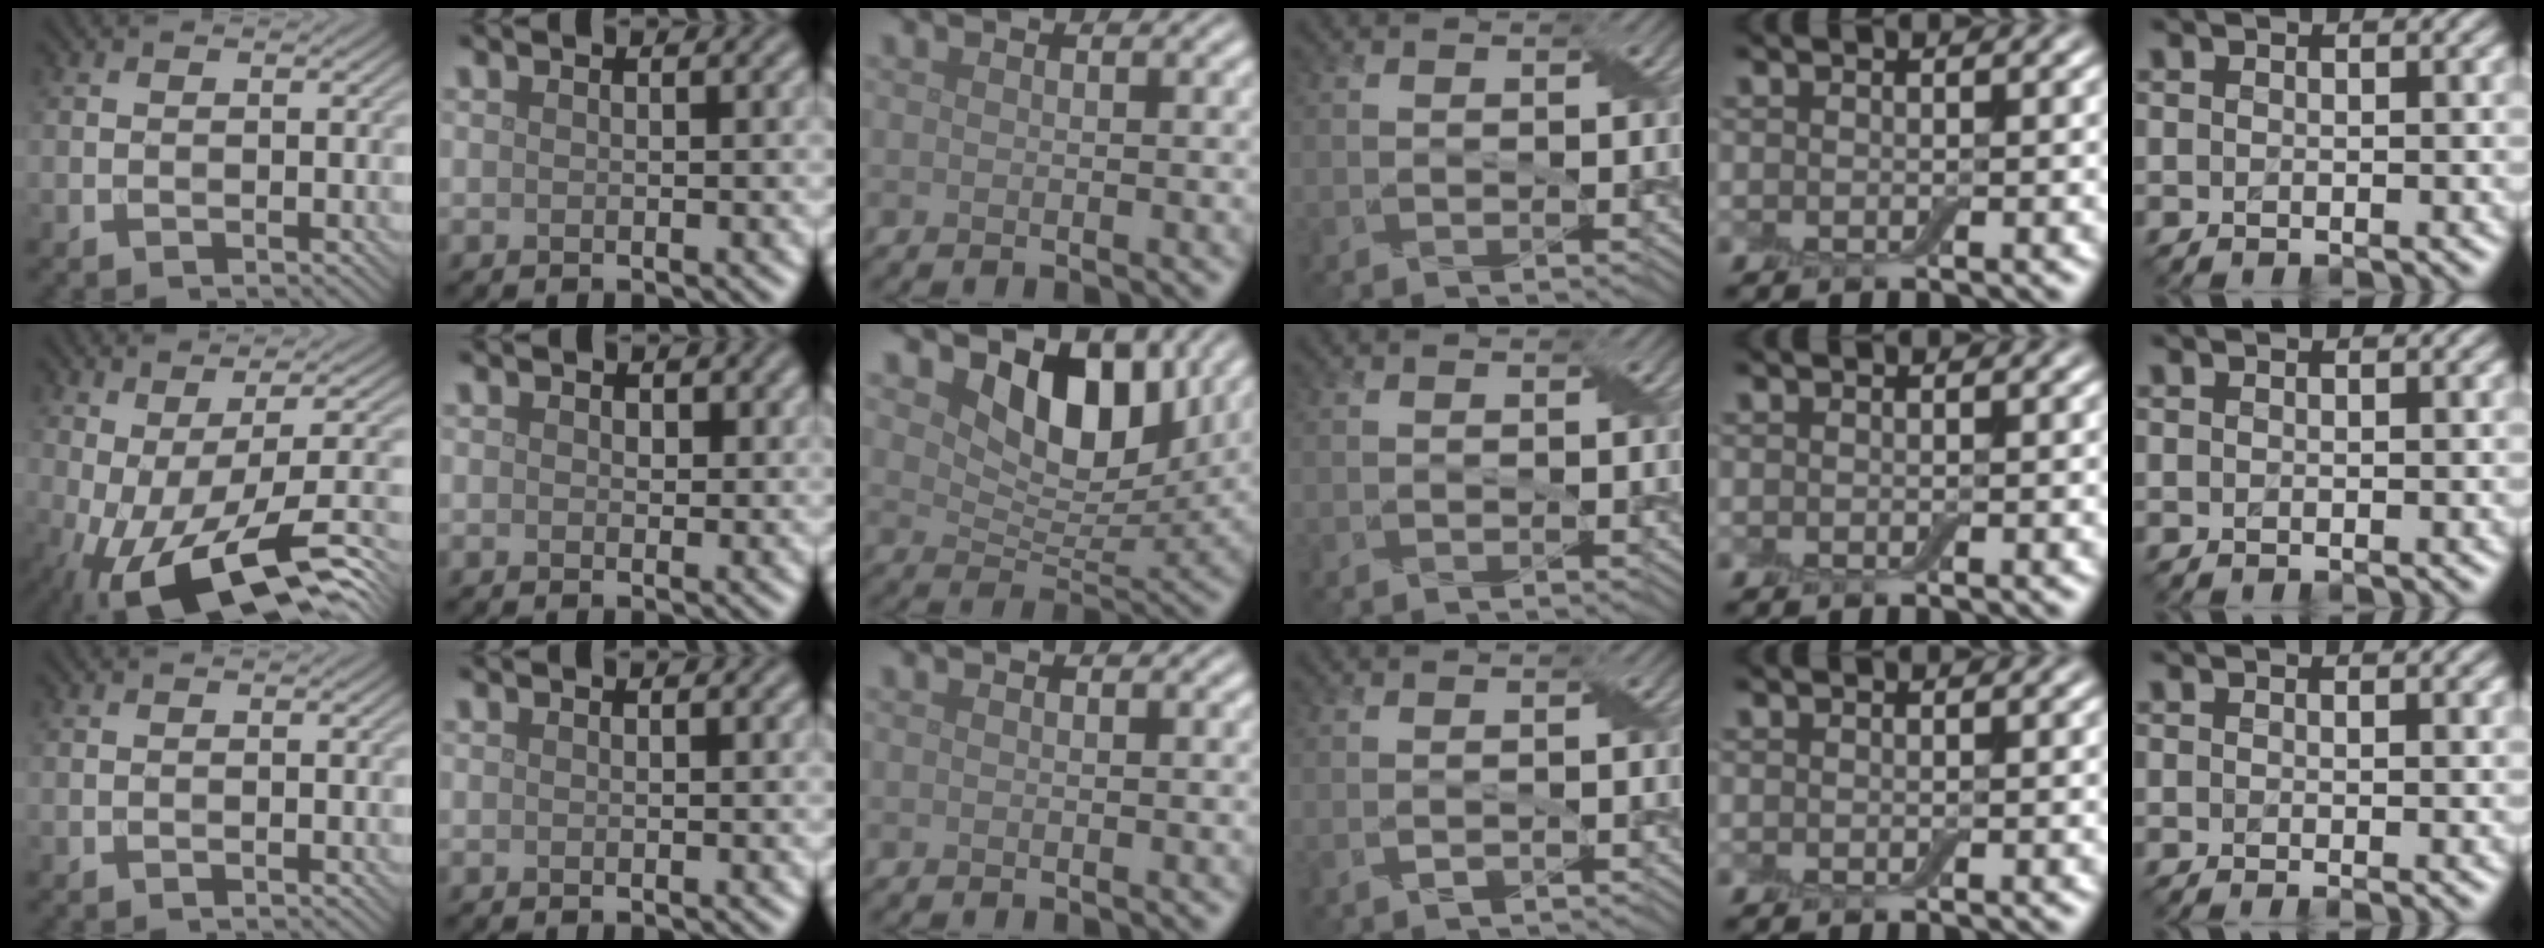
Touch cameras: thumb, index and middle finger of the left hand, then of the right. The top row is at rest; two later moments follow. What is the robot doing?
{"motion": "peel", "object": "aluminum foil"}